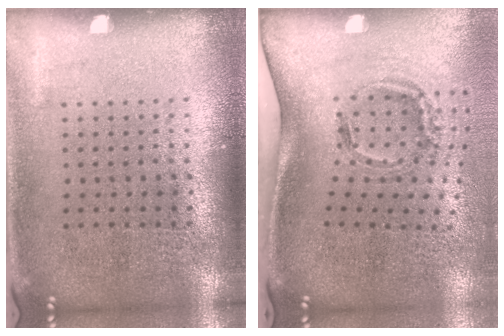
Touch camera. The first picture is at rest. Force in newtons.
{"total": 2.1, "press": 1.3, "slide": 1.6}